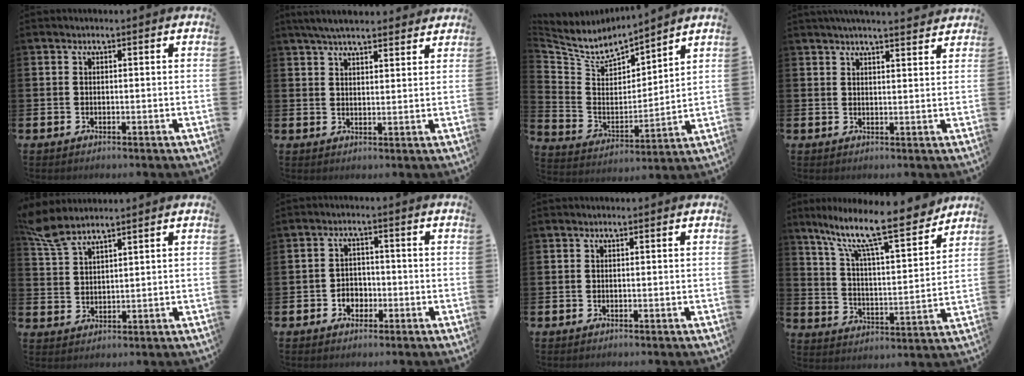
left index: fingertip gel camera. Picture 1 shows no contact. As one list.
[{"total": 5.0, "force": [4.7, 0.9, 1.4], "torque": [-0.039, -0.011, 0.086]}, {"total": 6.2, "force": [5.7, 2.1, 0.9], "torque": [-0.064, -0.050, 0.097]}, {"total": 3.4, "force": [3.4, -0.3, 0.6], "torque": [-0.011, -0.017, 0.060]}, {"total": 4.9, "force": [4.5, 0.8, 1.7], "torque": [-0.053, -0.015, 0.084]}, {"total": 2.8, "force": [-1.4, 2.3, 0.9], "torque": [-0.015, 0.002, -0.033]}, {"total": 0.0}, {"total": 12.5, "force": [10.4, 1.9, 6.7], "torque": [-0.150, -0.075, 0.169]}]